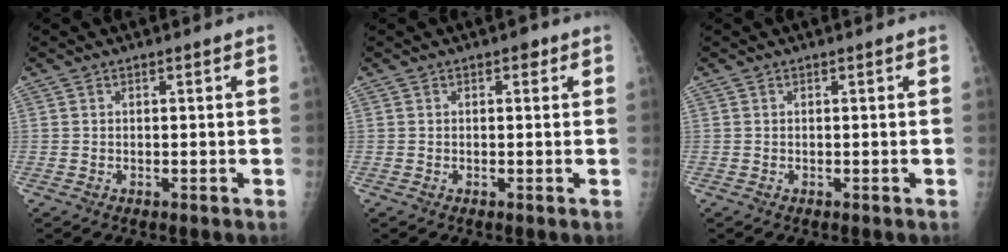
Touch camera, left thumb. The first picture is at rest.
{"total": 1.2, "force": [0.6, 0.8, 0.7], "torque": [0.000, 0.001, 0.004]}
{"total": 0.0}